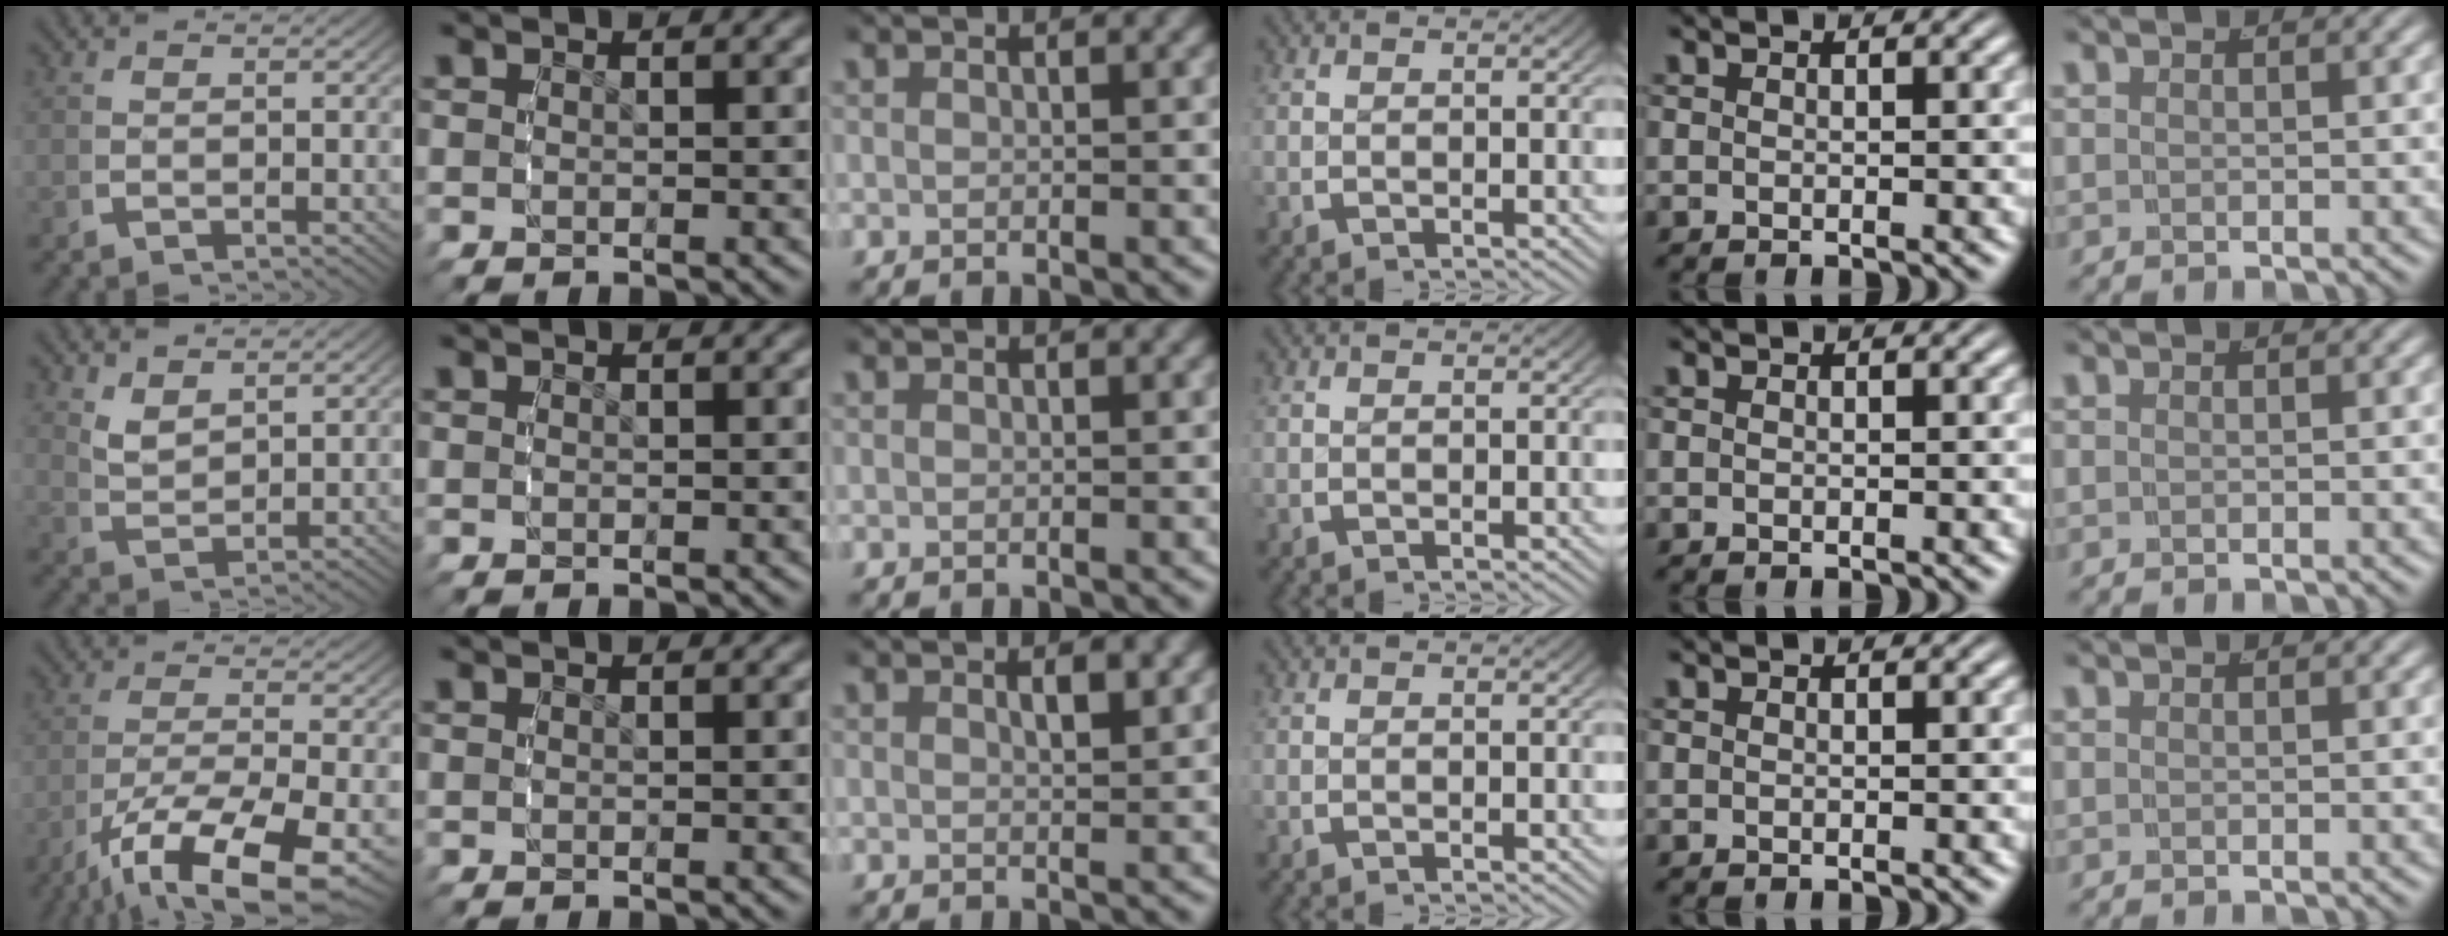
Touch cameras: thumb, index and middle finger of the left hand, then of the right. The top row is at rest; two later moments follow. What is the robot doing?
{"motion": "grasp_and_lifting", "object": "dispenser bottle"}